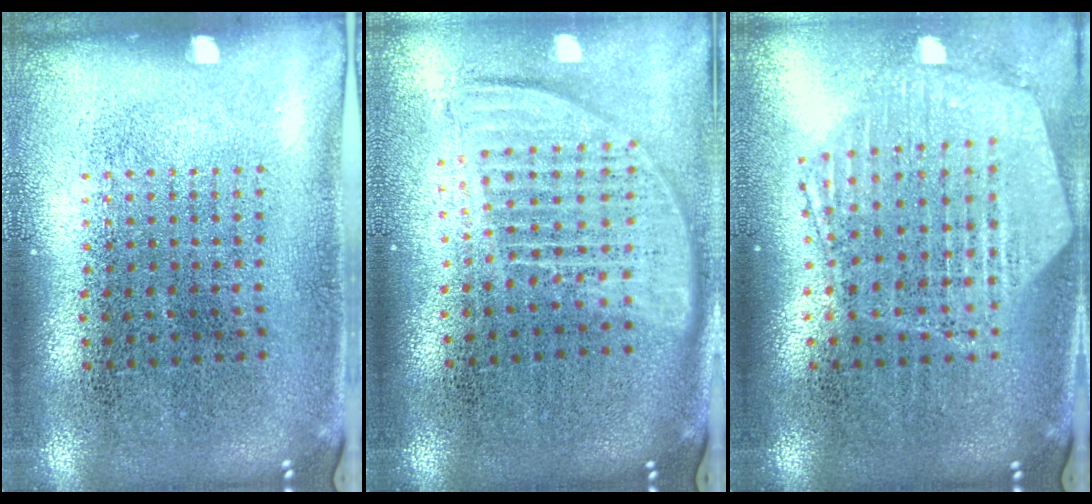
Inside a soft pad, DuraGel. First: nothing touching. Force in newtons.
{"total": 1.8, "press": 1.6, "slide": 1.0}
{"total": 1.2, "press": 1.2, "slide": 0.2}